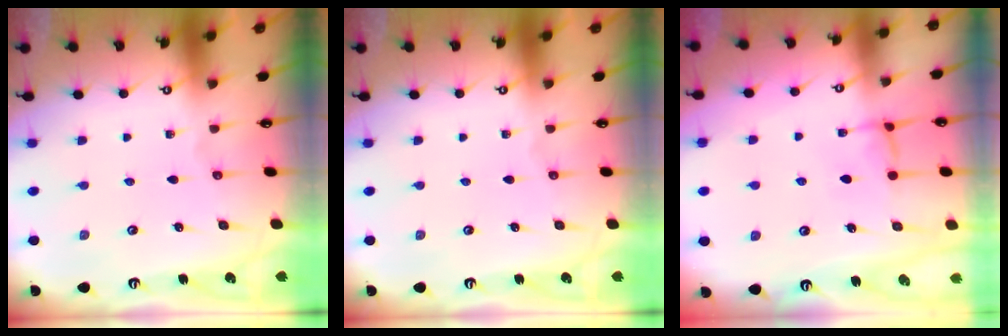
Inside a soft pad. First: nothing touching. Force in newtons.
{"total": 0.0}
{"total": 0.6, "press": 0.1, "slide": 0.6}